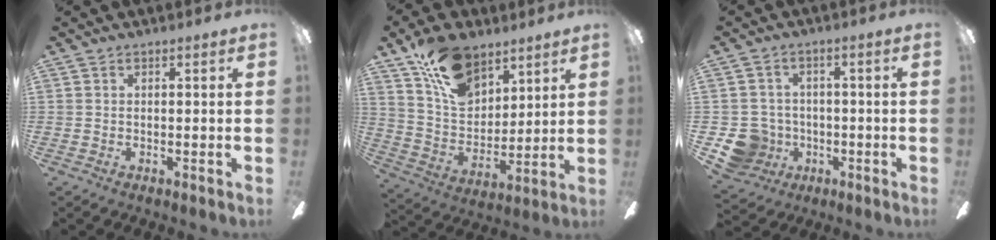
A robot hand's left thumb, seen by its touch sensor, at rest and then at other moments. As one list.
[{"total": 17.0, "force": [11.2, 9.8, 8.1], "torque": [-0.152, -0.048, 0.214]}, {"total": 8.2, "force": [-2.7, 7.5, 1.7], "torque": [-0.062, 0.016, -0.046]}]